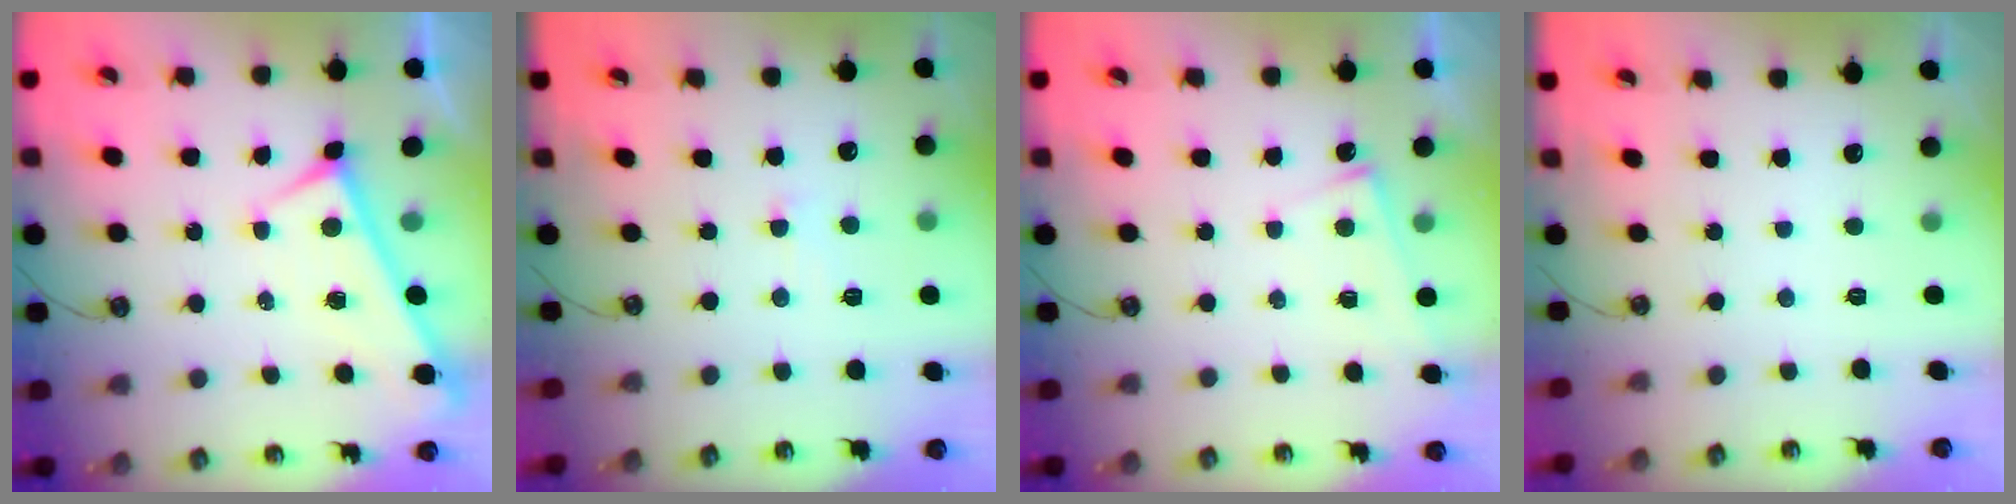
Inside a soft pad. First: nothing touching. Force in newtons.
{"total": 0.9, "press": 0.6, "slide": 0.7}
{"total": 1.8, "press": 1.8, "slide": 0.3}
{"total": 0.0}